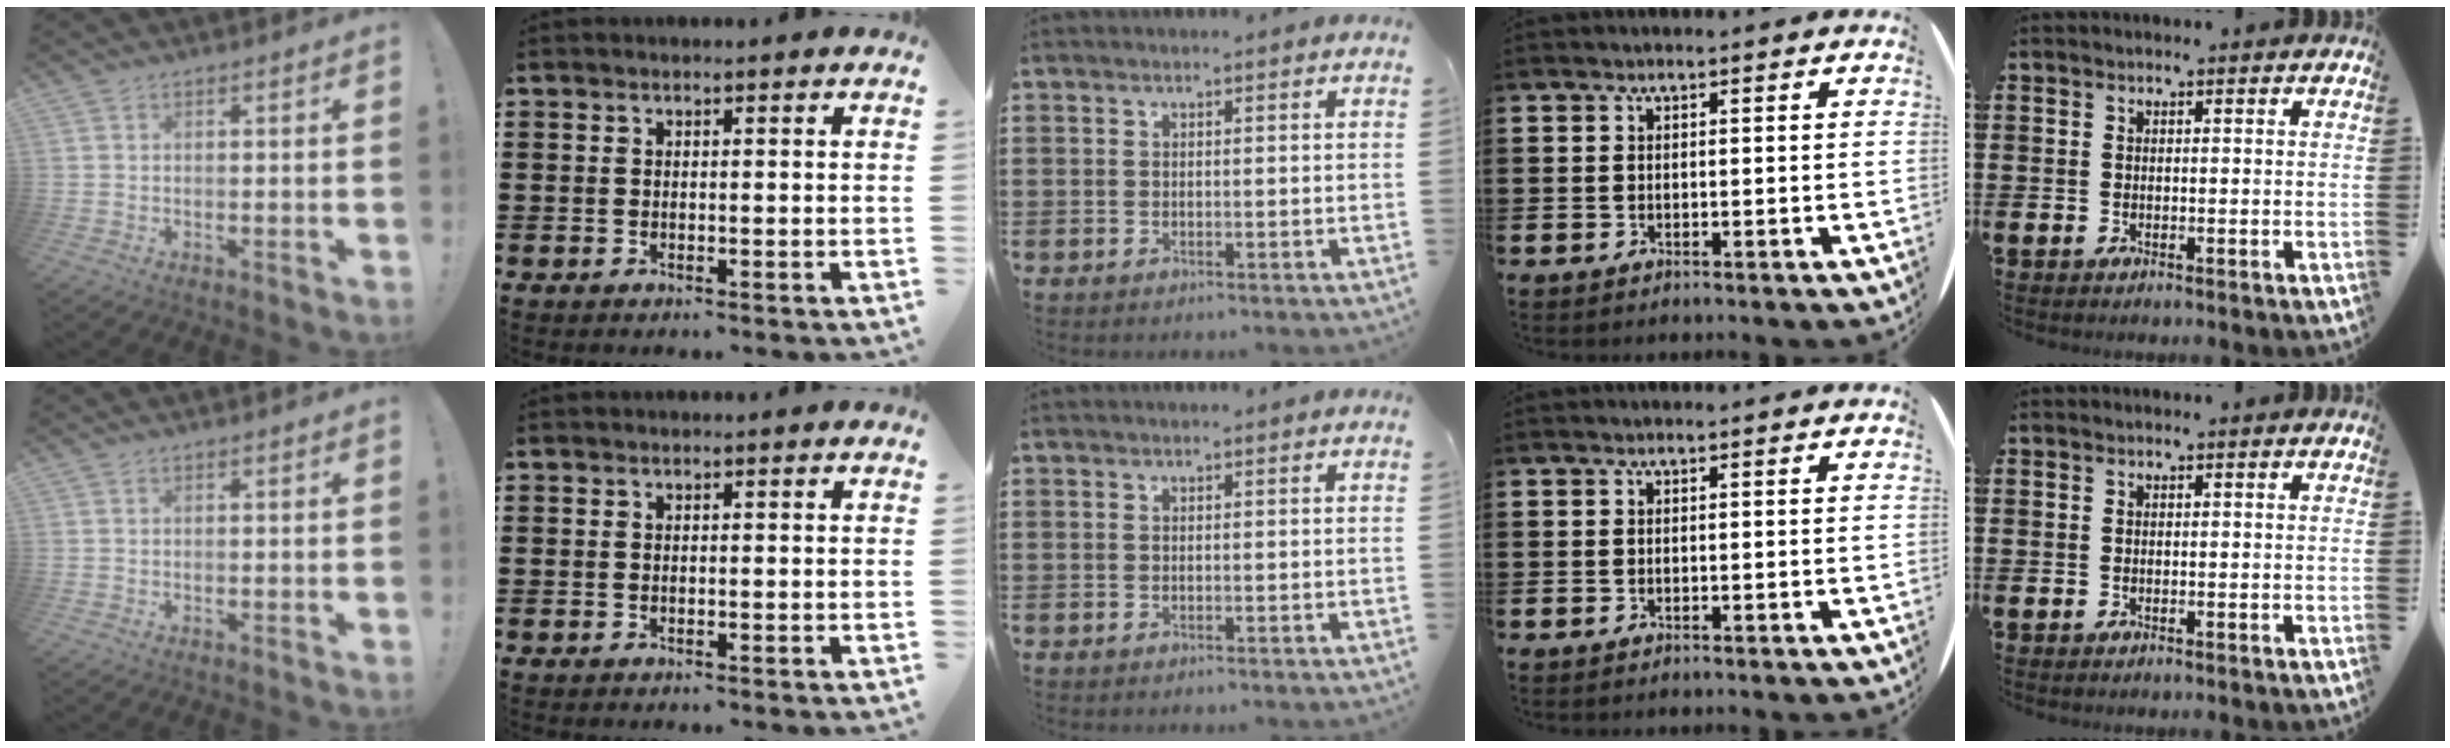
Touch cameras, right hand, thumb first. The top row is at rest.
{}